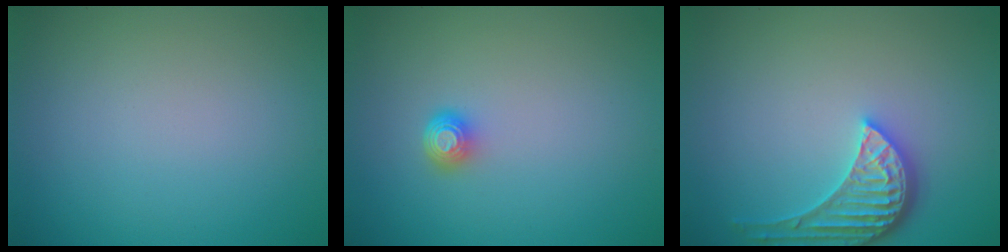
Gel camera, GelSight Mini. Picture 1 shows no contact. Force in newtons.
{"total": 1.5, "press": 1.1, "slide": 1.1}
{"total": 4.0, "press": 3.6, "slide": 1.8}